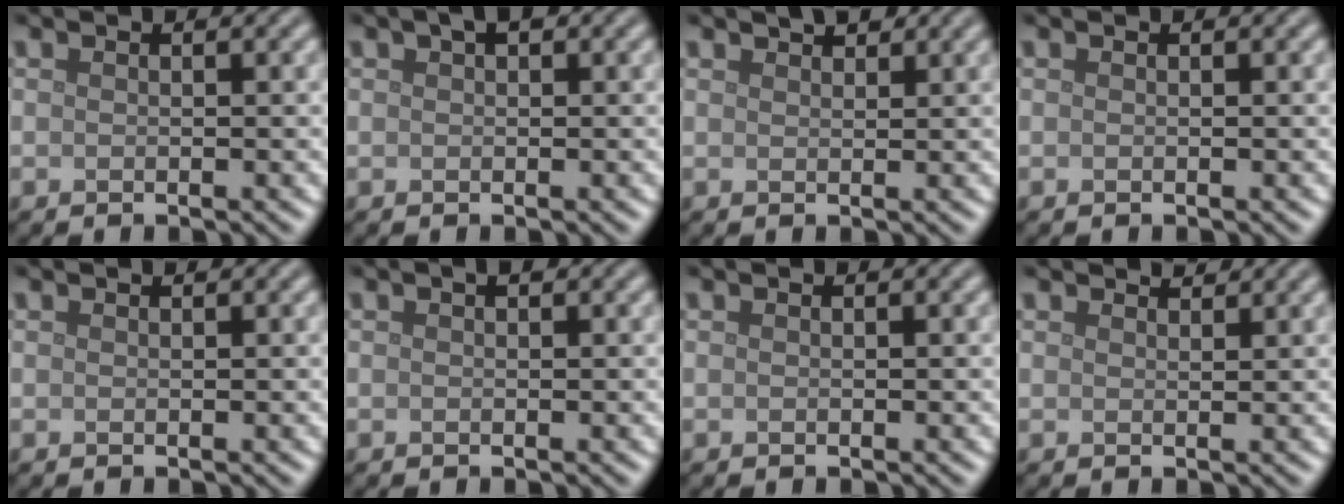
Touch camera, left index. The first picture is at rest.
{"total": 1.3, "force": [0.7, 0.7, 0.9], "torque": [-0.011, 0.006, 0.010]}
{"total": 1.7, "force": [1.4, 0.6, 0.6], "torque": [-0.009, 0.001, 0.025]}
{"total": 0.0}
{"total": 0.0}
{"total": 0.6, "force": [0.3, 0.3, 0.4], "torque": [-0.007, 0.002, 0.003]}
{"total": 0.0}
{"total": 1.5, "force": [1.5, 0.2, 0.2], "torque": [-0.007, -0.001, 0.021]}